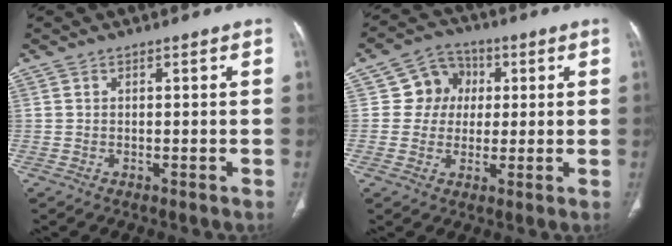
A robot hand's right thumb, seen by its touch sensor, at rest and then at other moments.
{"total": 7.6, "force": [1.3, 7.1, 2.4], "torque": [0.005, 0.009, 0.014]}